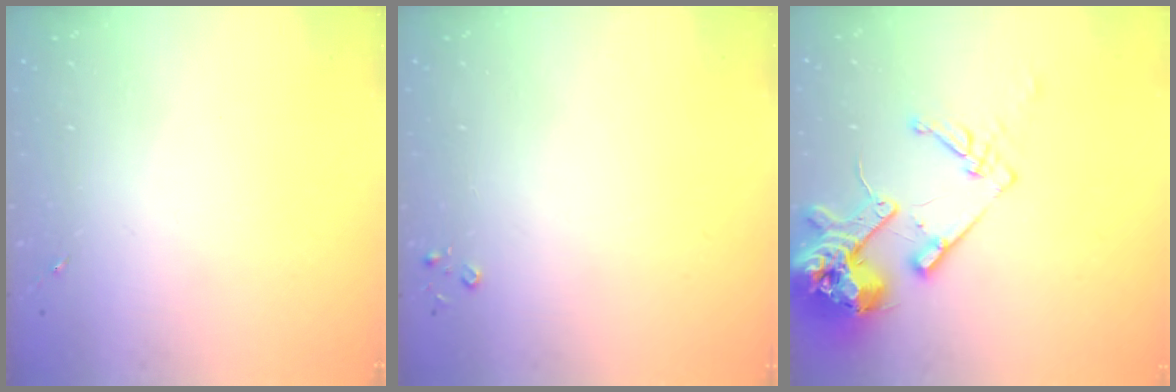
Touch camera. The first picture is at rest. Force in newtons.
{"total": 2.6, "press": 2.6, "slide": 0.3}
{"total": 17.0, "press": 16.8, "slide": 2.4}